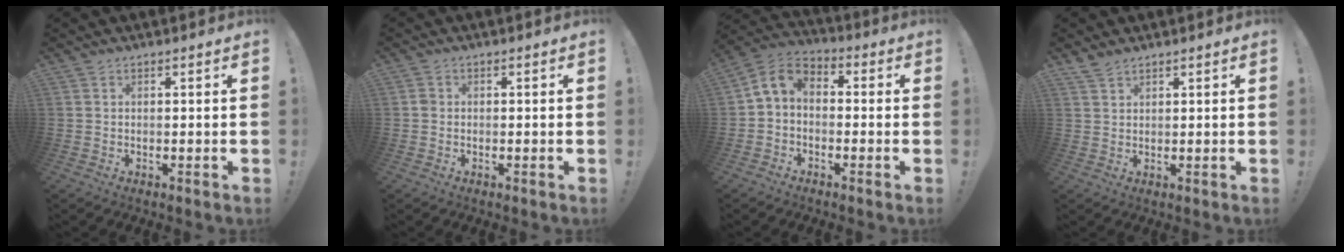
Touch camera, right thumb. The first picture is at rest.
{"total": 1.1, "force": [-0.2, 0.9, 0.5], "torque": [-0.012, 0.005, -0.001]}
{"total": 7.0, "force": [-0.7, 5.3, 4.5], "torque": [-0.090, 0.015, -0.009]}
{"total": 2.8, "force": [2.4, 0.9, 1.0], "torque": [-0.019, -0.014, 0.046]}